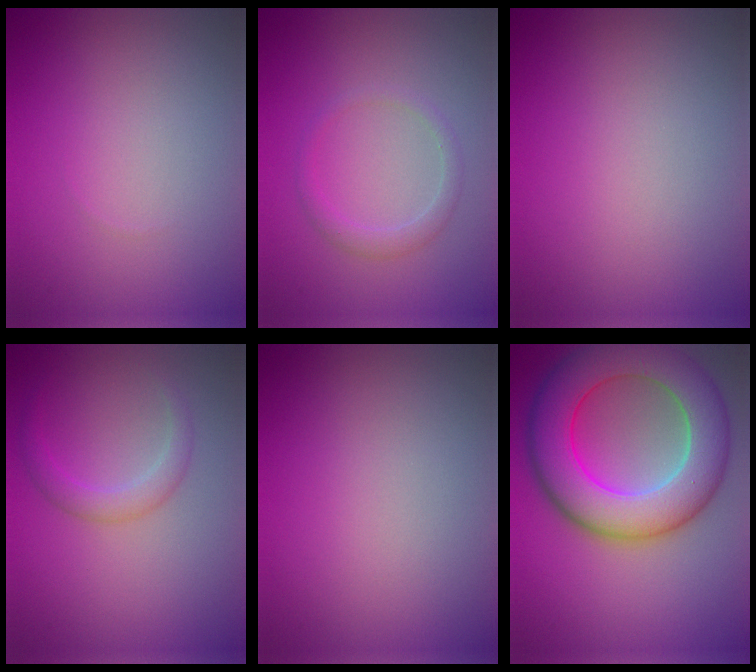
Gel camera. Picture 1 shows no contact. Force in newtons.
{"total": 1.6, "press": 1.6, "slide": 0.1}
{"total": 0.0}
{"total": 1.9, "press": 1.9, "slide": 0.1}
{"total": 0.0}
{"total": 10.6, "press": 10.6, "slide": 0.2}